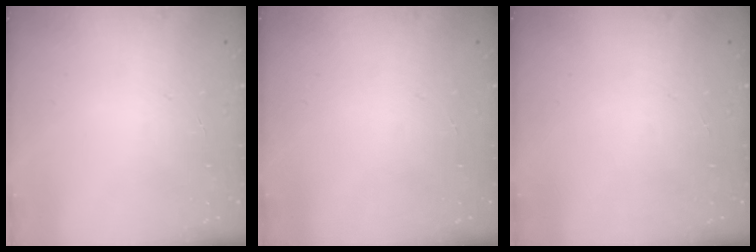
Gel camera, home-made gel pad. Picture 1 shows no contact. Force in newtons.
{"total": 0.0}
{"total": 0.0}